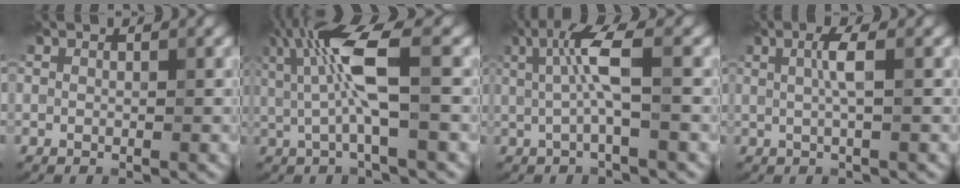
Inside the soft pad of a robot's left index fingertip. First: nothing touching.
{"total": 6.7, "force": [1.3, 1.3, 6.4], "torque": [-0.133, 0.004, 0.022]}
{"total": 4.2, "force": [0.5, 0.5, 4.1], "torque": [-0.085, 0.004, 0.008]}
{"total": 2.3, "force": [0.3, 0.3, 2.2], "torque": [-0.043, 0.003, 0.004]}